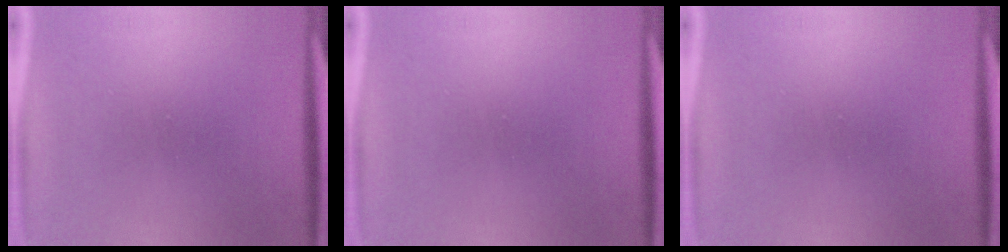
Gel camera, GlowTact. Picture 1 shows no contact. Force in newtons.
{"total": 0.0}
{"total": 0.0}